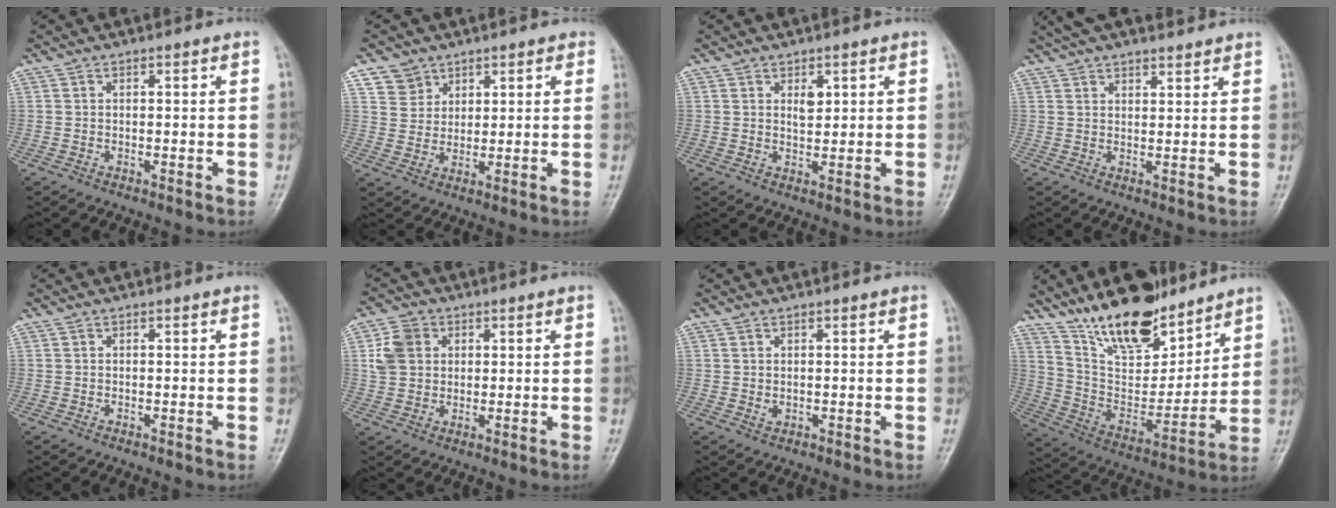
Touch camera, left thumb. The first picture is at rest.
{"total": 6.2, "force": [3.7, 4.9, 0.3], "torque": [0.035, -0.026, 0.067]}
{"total": 2.5, "force": [1.1, 1.5, 1.7], "torque": [-0.017, -0.008, 0.020]}
{"total": 9.1, "force": [7.6, 2.7, 4.2], "torque": [-0.046, 0.008, 0.127]}
{"total": 0.0}
{"total": 6.3, "force": [1.7, 5.2, 3.1], "torque": [-0.042, 0.002, 0.032]}
{"total": 1.2, "force": [0.5, 0.7, 0.9], "torque": [-0.015, -0.003, 0.013]}
{"total": 19.2, "force": [14.4, 7.4, 10.2], "torque": [-0.121, -0.083, 0.261]}